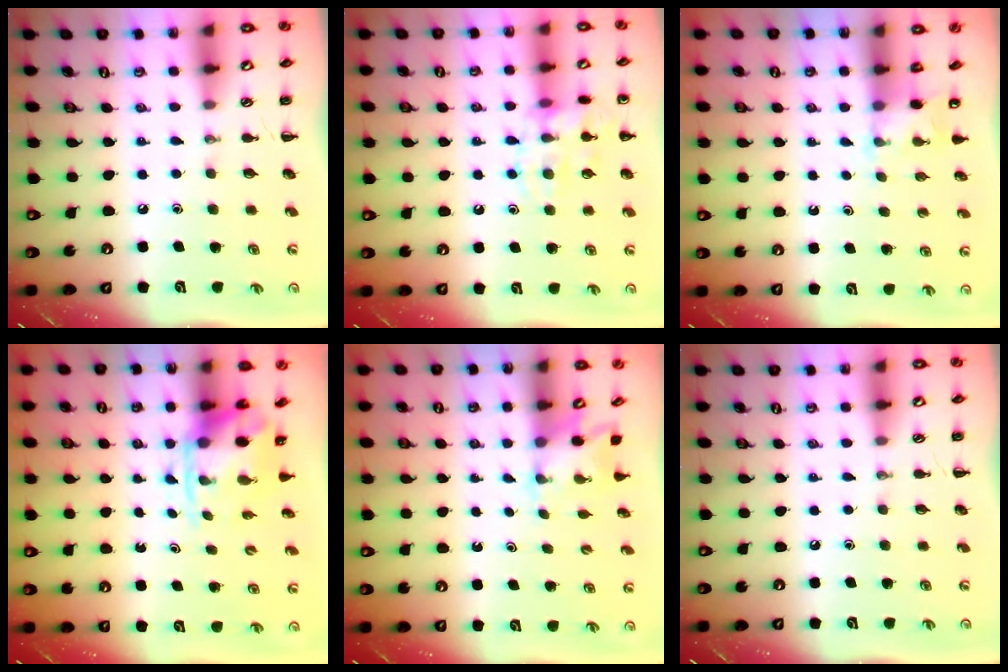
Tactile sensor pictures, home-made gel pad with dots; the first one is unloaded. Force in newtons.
{"total": 12.5, "press": 12.5, "slide": 0.9}
{"total": 3.9, "press": 3.7, "slide": 1.0}
{"total": 3.8, "press": 3.7, "slide": 0.8}
{"total": 1.6, "press": 1.5, "slide": 0.6}
{"total": 0.0}